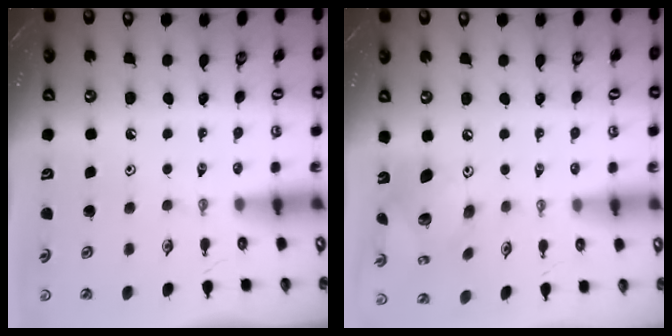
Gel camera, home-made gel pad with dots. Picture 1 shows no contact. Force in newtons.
{"total": 14.0, "press": 14.0, "slide": 1.3}